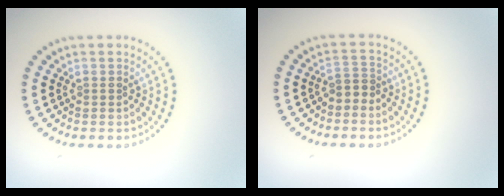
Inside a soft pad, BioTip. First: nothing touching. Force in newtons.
{"total": 1.4, "press": 1.1, "slide": 0.9}